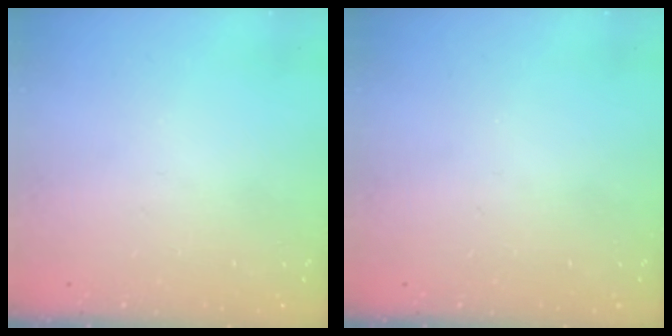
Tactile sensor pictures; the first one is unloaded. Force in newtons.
{"total": 0.0}